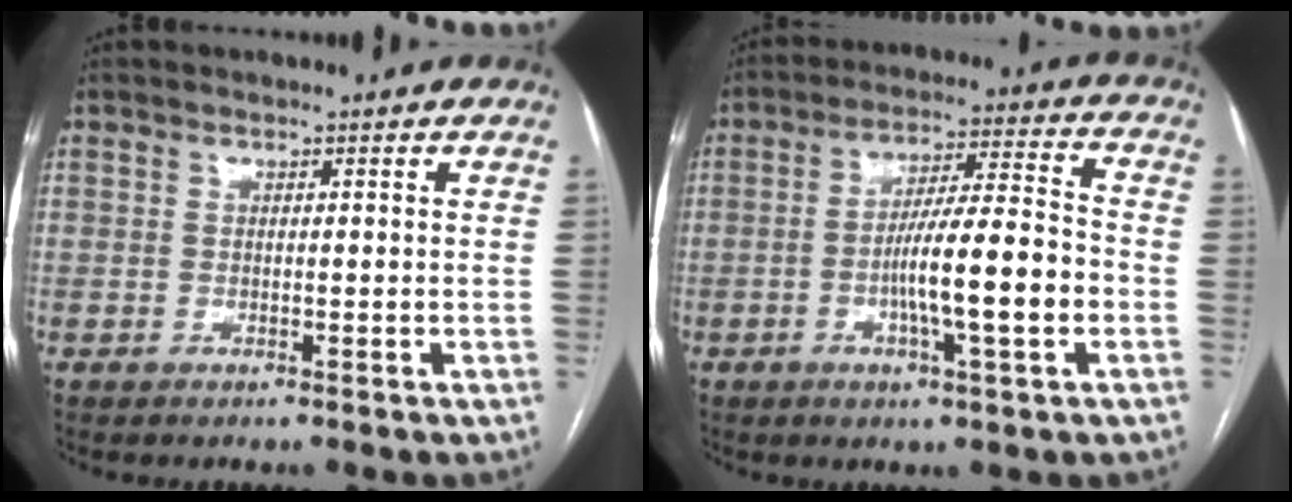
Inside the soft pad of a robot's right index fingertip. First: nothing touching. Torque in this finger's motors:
{"motor_torque": [1.87, -0.28, 0.93, 0.21]}